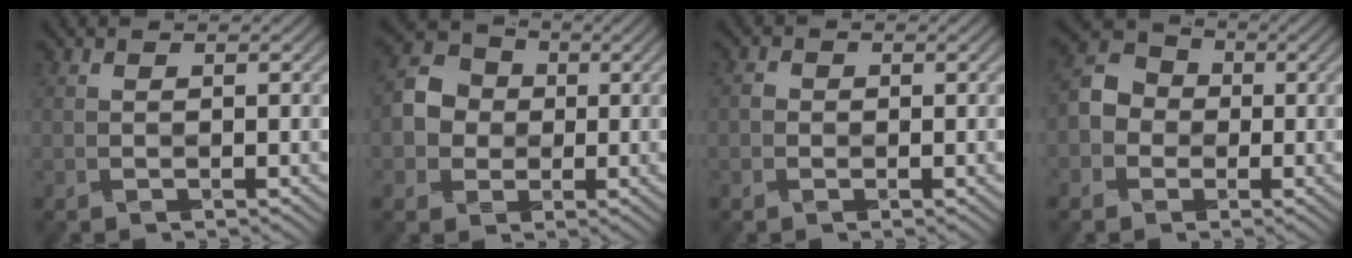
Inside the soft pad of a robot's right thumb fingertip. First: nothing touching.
{"total": 6.3, "force": [-0.4, 5.7, 2.6], "torque": [-0.065, 0.009, -0.022]}
{"total": 1.3, "force": [-0.4, 1.2, 0.3], "torque": [-0.005, 0.000, -0.014]}
{"total": 5.7, "force": [-1.2, 5.0, 2.2], "torque": [-0.052, 0.008, -0.040]}